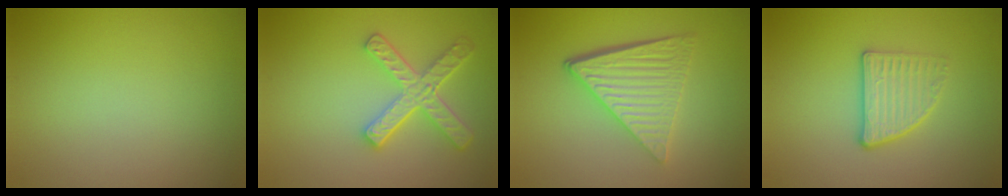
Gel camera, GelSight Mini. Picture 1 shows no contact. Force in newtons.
{"total": 5.0, "press": 3.9, "slide": 3.1}
{"total": 5.7, "press": 3.9, "slide": 4.1}
{"total": 2.9, "press": 2.5, "slide": 1.4}